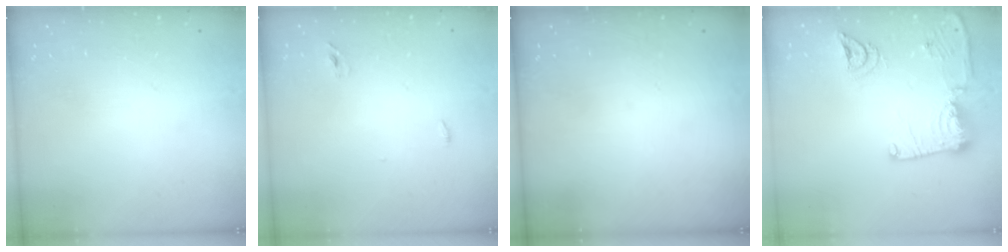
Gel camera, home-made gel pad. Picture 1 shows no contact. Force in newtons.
{"total": 2.9, "press": 2.7, "slide": 1.0}
{"total": 0.0}
{"total": 16.4, "press": 16.3, "slide": 2.0}